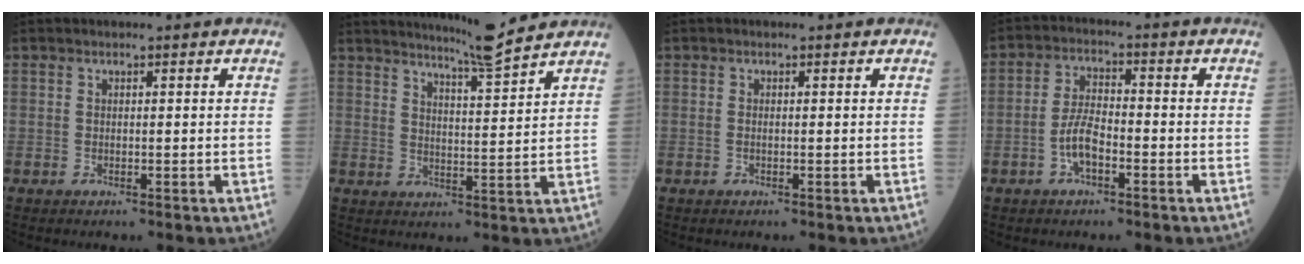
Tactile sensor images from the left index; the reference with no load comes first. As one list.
[{"total": 7.5, "force": [7.1, -1.1, 2.3], "torque": [-0.052, -0.013, 0.110]}, {"total": 0.0}, {"total": 5.1, "force": [-2.2, 1.8, 4.2], "torque": [-0.088, 0.009, -0.044]}]